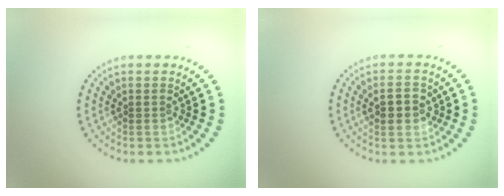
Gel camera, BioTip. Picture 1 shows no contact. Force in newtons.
{"total": 2.7, "press": 2.7, "slide": 0.1}